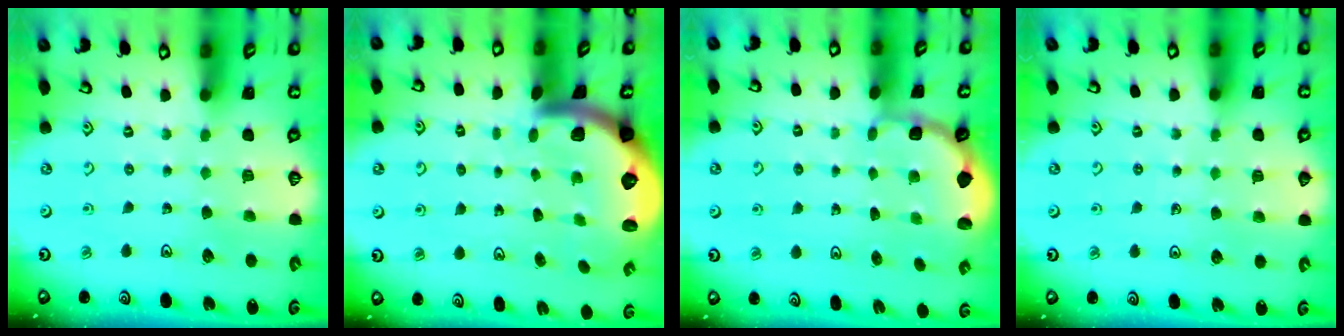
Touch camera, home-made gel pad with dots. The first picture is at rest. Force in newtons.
{"total": 2.7, "press": 2.5, "slide": 0.9}
{"total": 1.7, "press": 1.5, "slide": 0.7}
{"total": 4.7, "press": 4.2, "slide": 2.1}